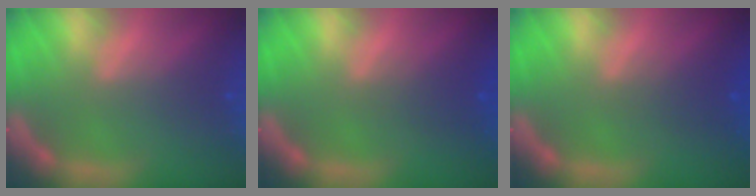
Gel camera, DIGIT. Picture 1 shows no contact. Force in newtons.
{"total": 1.9}
{"total": 1.9}